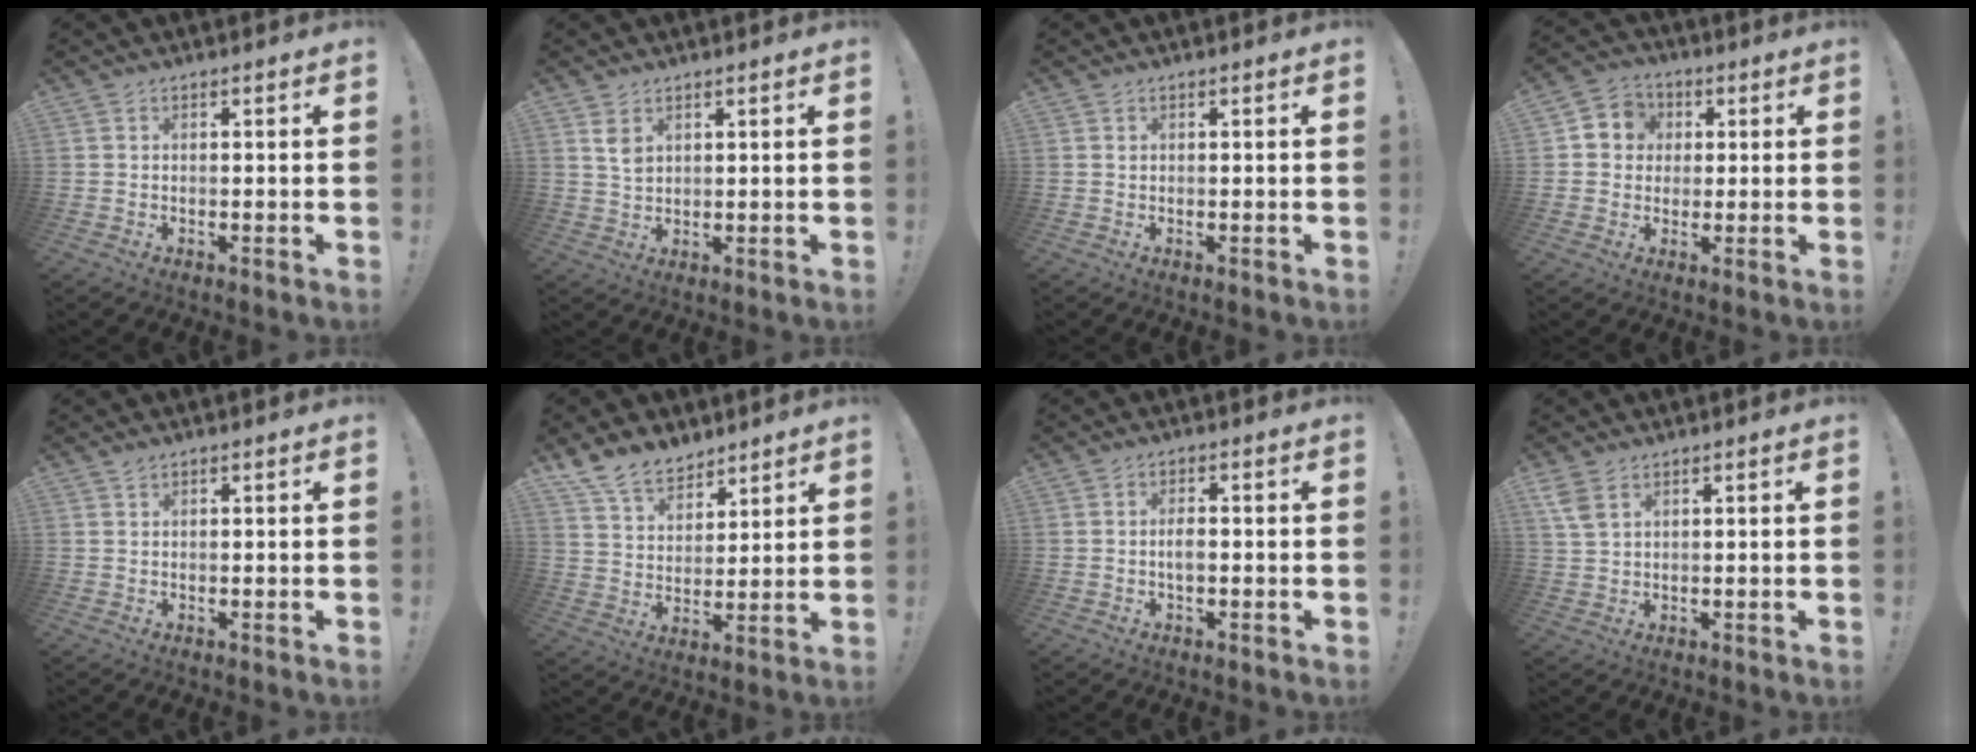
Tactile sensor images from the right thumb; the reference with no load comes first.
{"total": 4.1, "force": [2.2, 2.3, 2.6], "torque": [-0.031, -0.011, 0.037]}
{"total": 0.0}
{"total": 7.4, "force": [0.6, 7.0, 2.1], "torque": [-0.028, 0.008, 0.017]}
{"total": 0.9, "force": [0.8, 0.3, 0.3], "torque": [-0.002, -0.002, 0.015]}
{"total": 11.6, "force": [9.2, 6.2, 3.2], "torque": [-0.069, -0.066, 0.182]}
{"total": 2.5, "force": [-0.4, 1.7, 1.8], "torque": [-0.020, 0.000, -0.011]}
{"total": 4.7, "force": [2.7, 2.4, 3.0], "torque": [-0.054, -0.006, 0.053]}